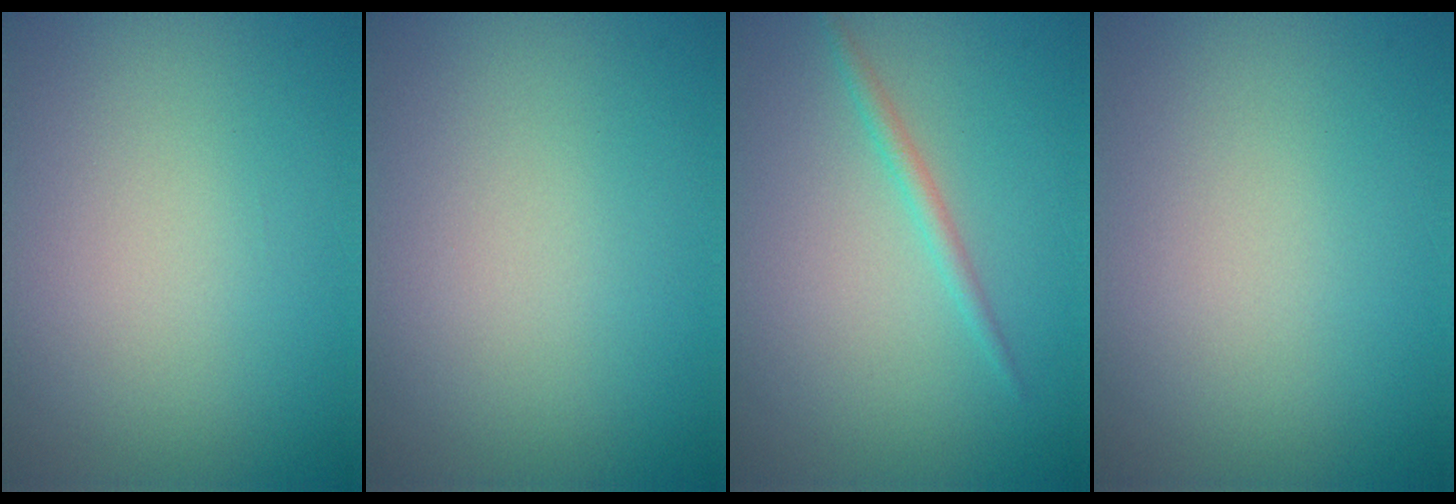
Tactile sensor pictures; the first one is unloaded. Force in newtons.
{"total": 0.0}
{"total": 1.3, "press": 1.3, "slide": 0.1}
{"total": 0.0}